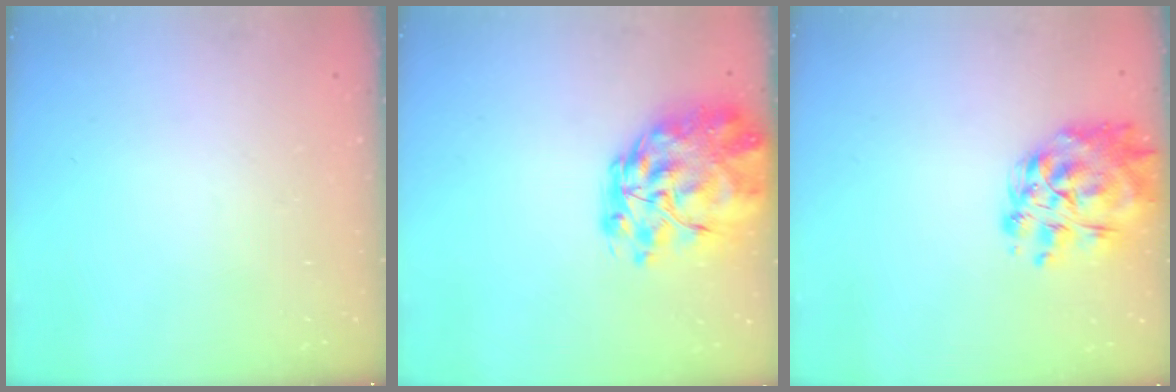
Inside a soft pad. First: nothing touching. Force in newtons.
{"total": 14.4, "press": 13.6, "slide": 4.7}
{"total": 13.2, "press": 12.5, "slide": 4.2}